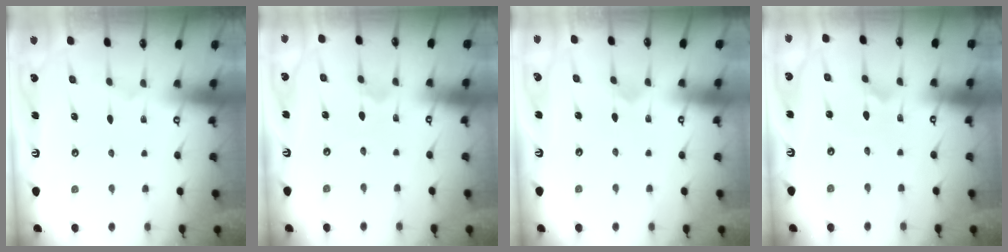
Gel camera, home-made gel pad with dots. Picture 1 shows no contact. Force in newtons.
{"total": 1.4, "press": 1.4, "slide": 0.1}
{"total": 2.4, "press": 2.4, "slide": 0.3}
{"total": 0.9, "press": 0.9, "slide": 0.0}